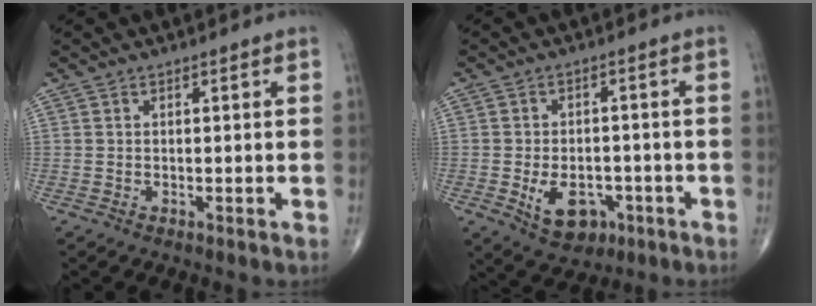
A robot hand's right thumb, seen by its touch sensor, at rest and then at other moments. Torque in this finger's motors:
{"motor_torque": [-0.03, 0.22, 0.32, 0.19, 0.04]}